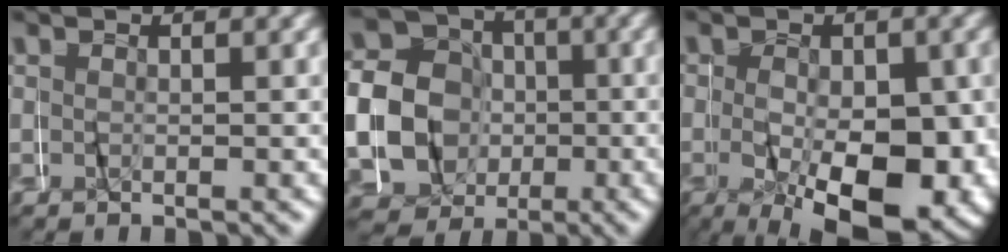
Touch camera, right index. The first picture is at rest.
{"total": 14.1, "force": [-0.8, 13.1, 5.2], "torque": [-0.127, -0.035, -0.018]}
{"total": 10.3, "force": [-3.7, 5.0, 8.2], "torque": [-0.121, -0.030, -0.044]}